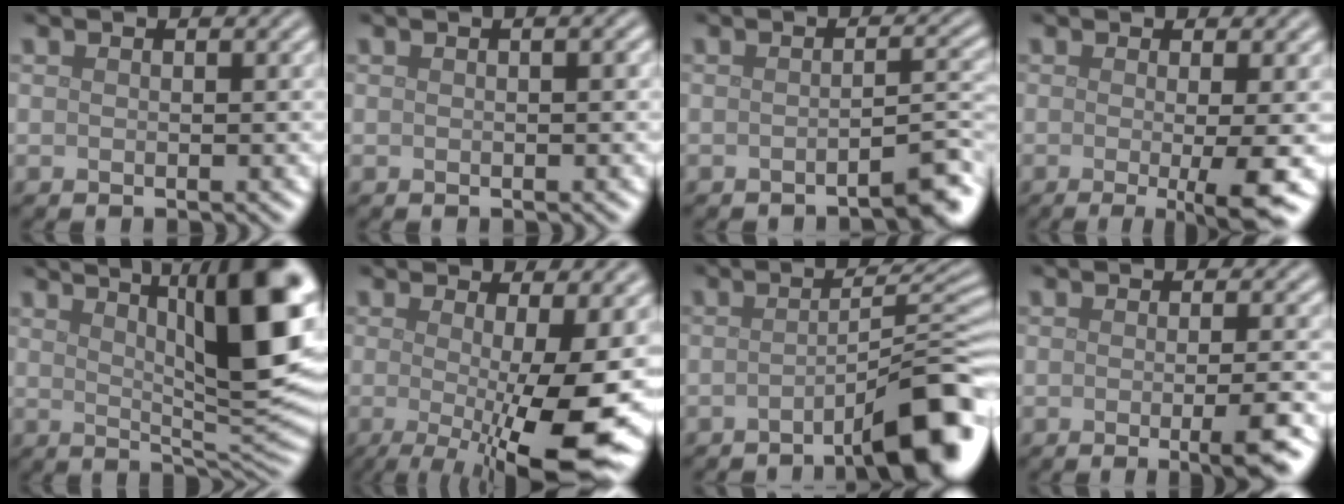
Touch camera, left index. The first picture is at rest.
{"total": 0.8, "force": [0.1, 0.1, 0.8], "torque": [-0.013, 0.005, 0.002]}
{"total": 2.8, "force": [-1.9, 0.4, 2.0], "torque": [-0.021, 0.011, -0.036]}
{"total": 6.0, "force": [-1.0, 1.1, 5.8], "torque": [-0.084, -0.013, -0.017]}
{"total": 14.5, "force": [5.1, 4.3, 12.9], "torque": [-0.143, 0.019, 0.075]}
{"total": 13.1, "force": [-2.2, 3.3, 12.5], "torque": [-0.164, -0.020, -0.028]}
{"total": 9.2, "force": [-4.4, 1.9, 7.9], "torque": [-0.085, 0.018, -0.072]}
{"total": 4.7, "force": [-1.2, 1.1, 4.4], "torque": [-0.055, -0.006, -0.018]}